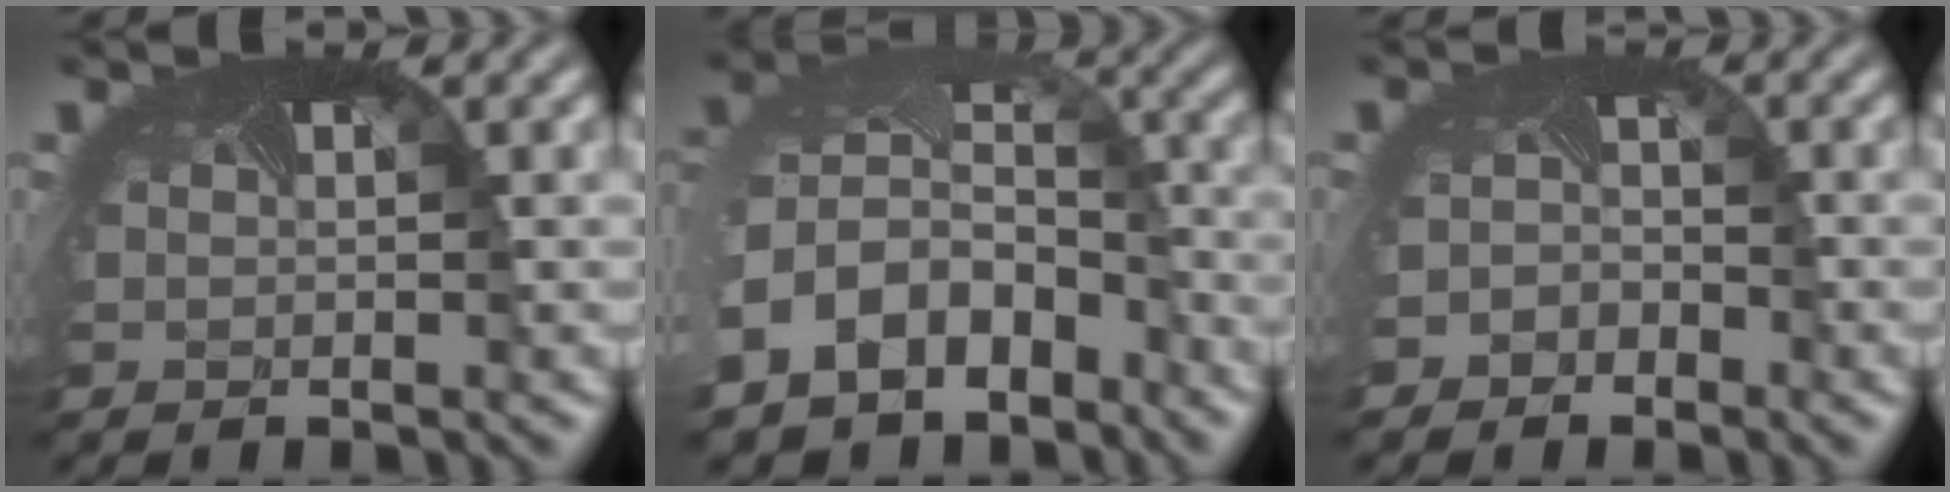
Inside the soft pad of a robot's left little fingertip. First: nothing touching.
{"total": 11.4, "force": [-5.5, 8.8, 4.7], "torque": [-0.147, -0.034, -0.081]}
{"total": 2.1, "force": [-1.7, 1.2, -0.4], "torque": [0.002, -0.009, -0.035]}